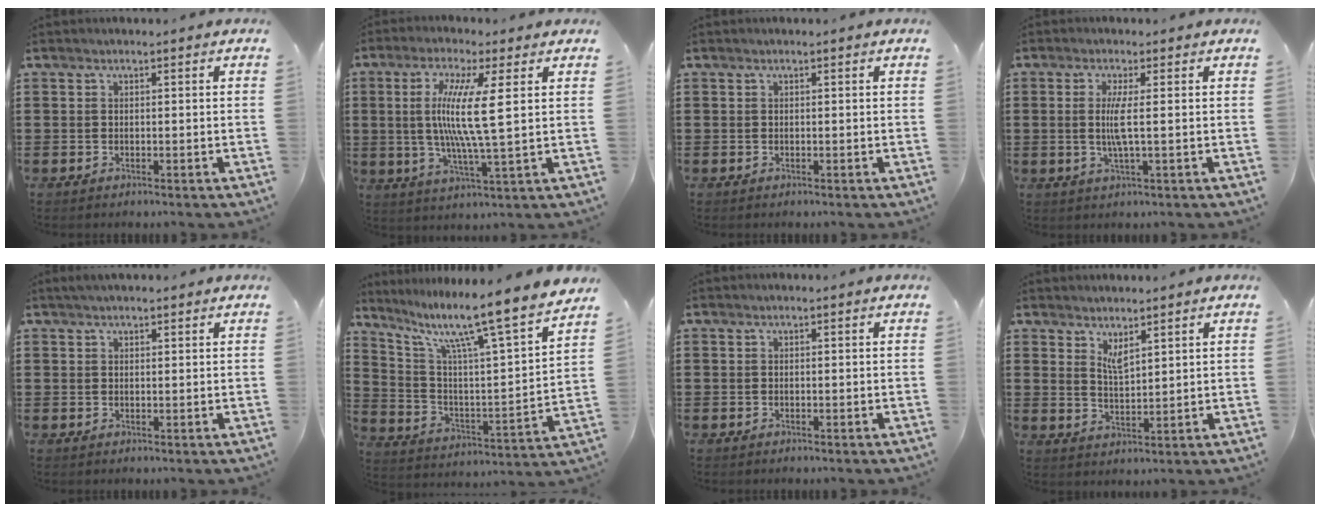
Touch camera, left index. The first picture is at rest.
{"total": 10.1, "force": [1.9, 0.3, 9.9], "torque": [-0.197, -0.005, 0.026]}
{"total": 0.0}
{"total": 4.2, "force": [0.1, -0.1, 4.2], "torque": [-0.087, -0.009, -0.004]}
{"total": 1.7, "force": [1.4, 0.5, 0.7], "torque": [-0.016, 0.003, 0.027]}
{"total": 11.3, "force": [9.0, -0.2, 6.9], "torque": [-0.145, -0.076, 0.132]}
{"total": 0.0}
{"total": 3.0, "force": [2.5, 0.7, 1.5], "torque": [-0.035, 0.001, 0.045]}